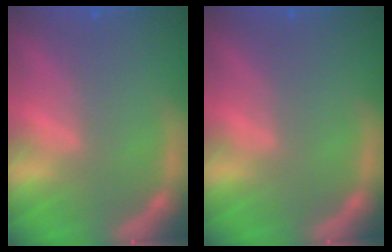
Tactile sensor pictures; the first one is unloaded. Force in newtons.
{"total": 0.0}